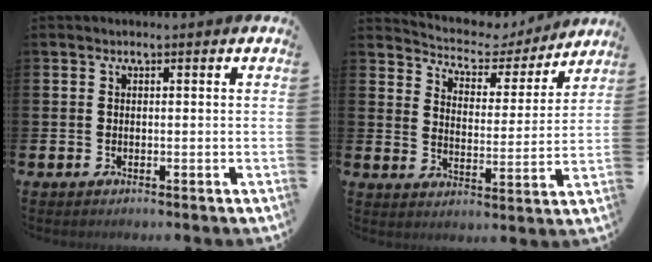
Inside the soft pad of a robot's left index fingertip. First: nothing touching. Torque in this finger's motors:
{"motor_torque": [0.96, -1.18, 0.10, 0.01]}